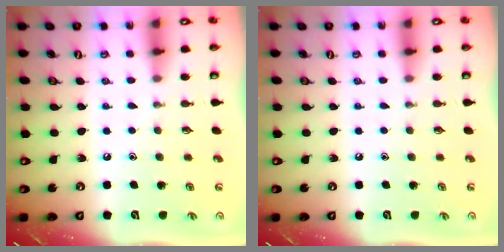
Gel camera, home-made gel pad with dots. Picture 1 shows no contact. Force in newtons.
{"total": 0.0}